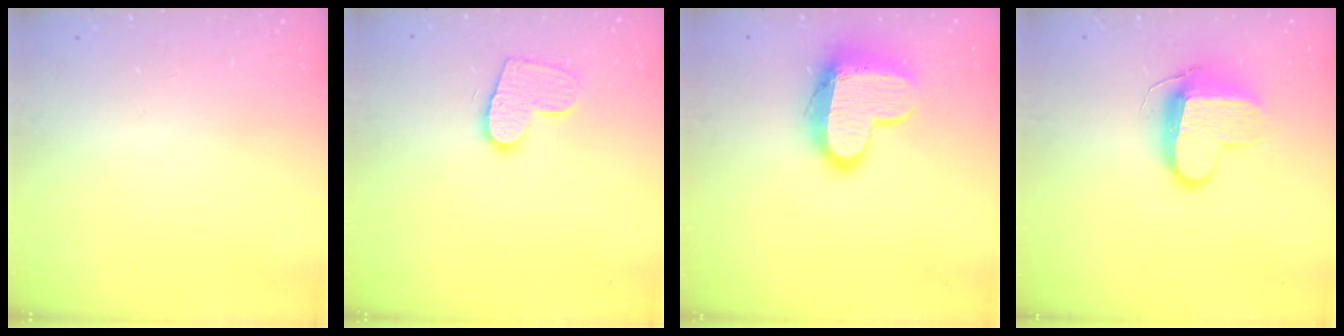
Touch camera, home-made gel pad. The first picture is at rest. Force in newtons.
{"total": 10.6, "press": 10.5, "slide": 0.8}
{"total": 14.2, "press": 14.1, "slide": 1.1}
{"total": 9.4, "press": 9.3, "slide": 1.3}